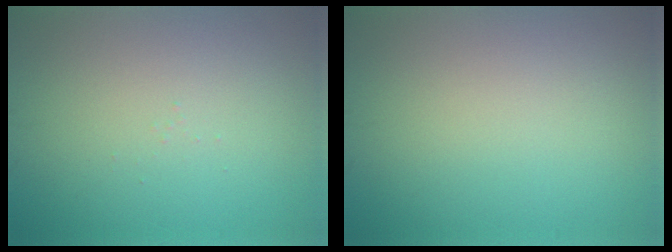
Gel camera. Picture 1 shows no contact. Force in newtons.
{"total": 0.0}